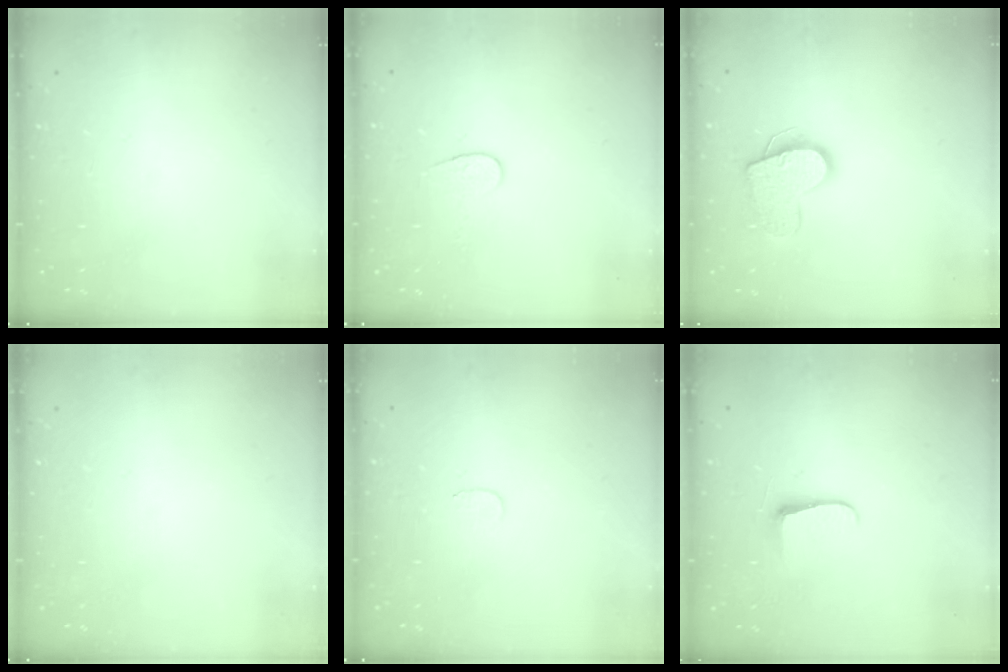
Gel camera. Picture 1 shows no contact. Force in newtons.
{"total": 6.0, "press": 6.0, "slide": 0.4}
{"total": 13.9, "press": 13.8, "slide": 1.1}
{"total": 0.0}
{"total": 3.0, "press": 3.0, "slide": 0.3}
{"total": 5.4, "press": 5.4, "slide": 0.7}